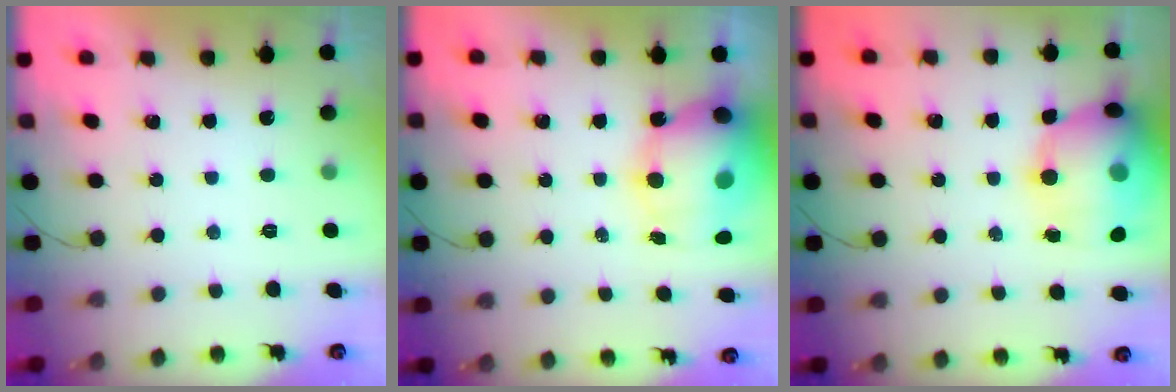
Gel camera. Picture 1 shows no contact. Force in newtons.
{"total": 13.7, "press": 13.3, "slide": 3.3}
{"total": 20.2, "press": 18.3, "slide": 8.7}